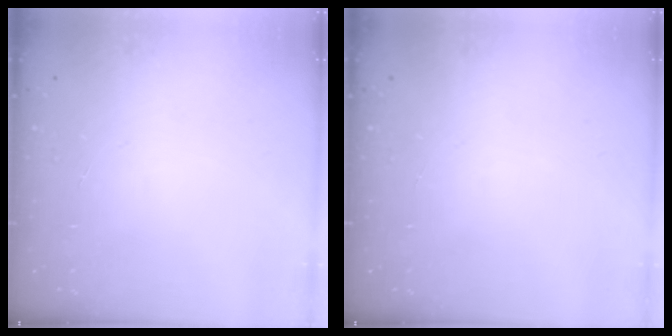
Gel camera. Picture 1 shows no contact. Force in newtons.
{"total": 0.0}